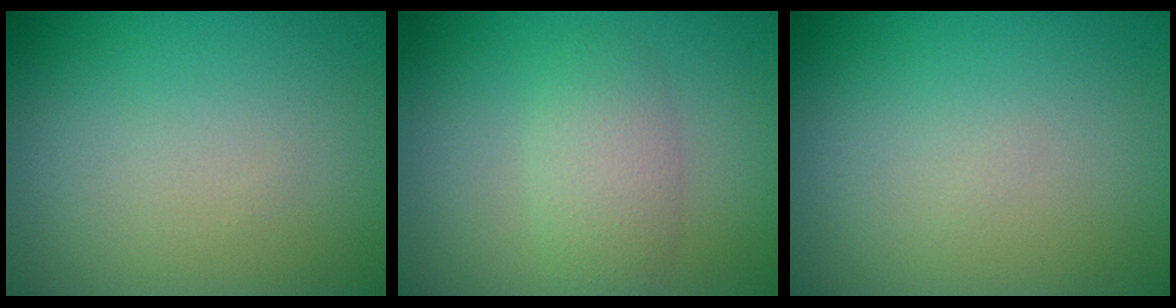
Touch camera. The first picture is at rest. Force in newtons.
{"total": 2.8, "press": 2.8, "slide": 0.2}
{"total": 0.0}